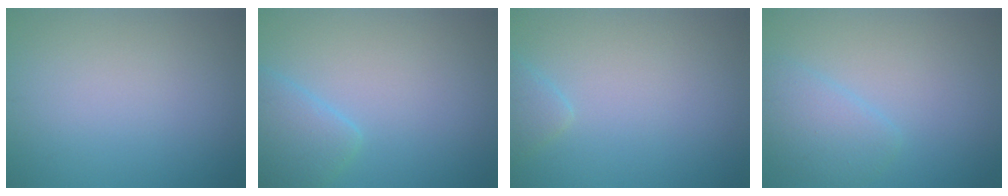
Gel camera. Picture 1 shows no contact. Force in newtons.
{"total": 3.0, "press": 2.9, "slide": 0.3}
{"total": 1.4, "press": 1.4, "slide": 0.2}
{"total": 2.5, "press": 2.5, "slide": 0.3}